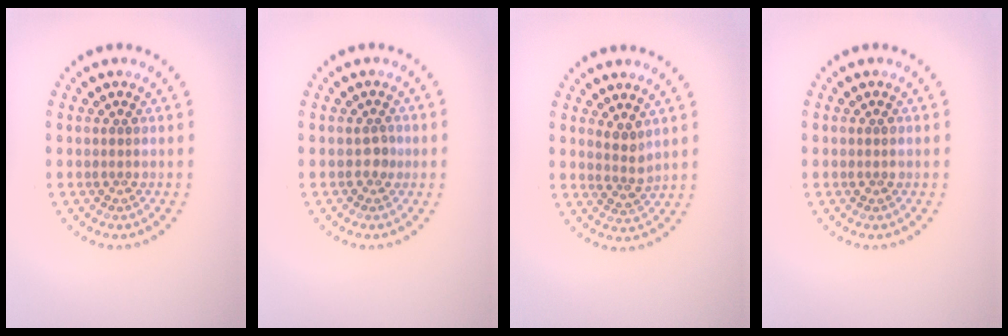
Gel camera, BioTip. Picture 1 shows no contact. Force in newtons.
{"total": 0.9, "press": 0.8, "slide": 0.5}
{"total": 1.9, "press": 1.5, "slide": 1.1}
{"total": 0.9, "press": 0.8, "slide": 0.2}